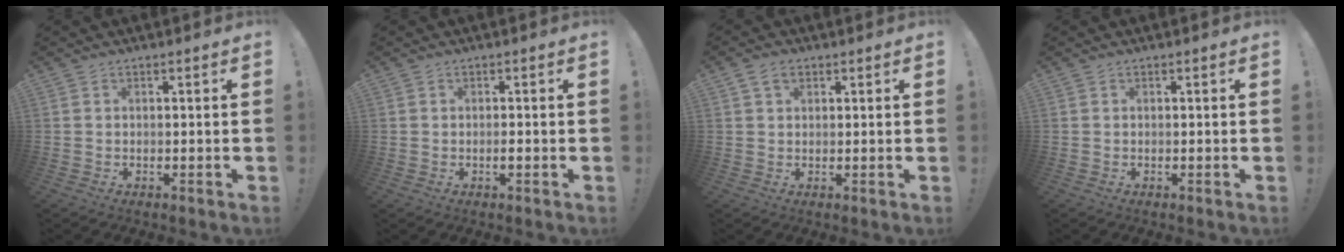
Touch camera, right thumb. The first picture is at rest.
{"total": 1.6, "force": [-0.6, 1.3, 0.7], "torque": [-0.007, 0.000, -0.012]}
{"total": 3.6, "force": [1.8, 2.3, 2.0], "torque": [-0.035, 0.002, 0.034]}
{"total": 0.0}